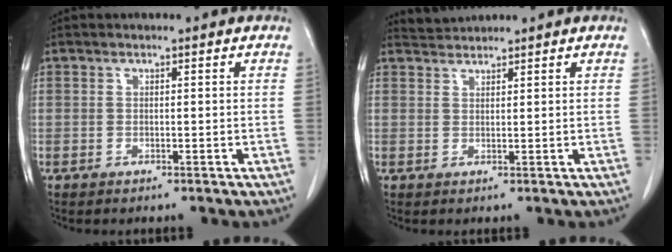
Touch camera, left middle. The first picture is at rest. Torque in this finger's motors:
{"motor_torque": [0.04, -0.09, -0.07, -0.02]}